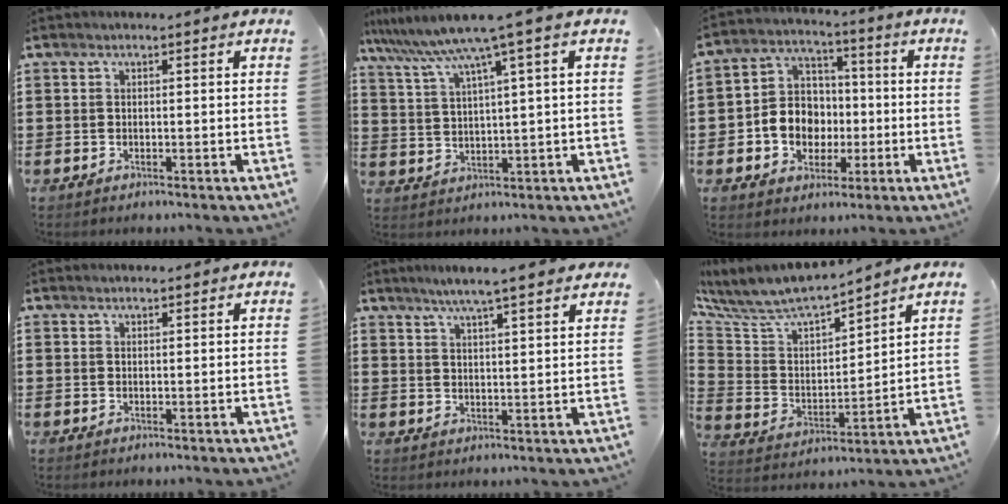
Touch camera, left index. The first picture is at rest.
{"total": 6.7, "force": [4.2, -0.5, 5.3], "torque": [-0.126, -0.031, 0.063]}
{"total": 7.9, "force": [-2.0, 6.9, 3.2], "torque": [-0.081, 0.017, -0.039]}
{"total": 0.7, "force": [0.7, 0.1, 0.1], "torque": [-0.004, -0.002, 0.014]}
{"total": 4.9, "force": [4.1, -0.3, 2.6], "torque": [-0.063, -0.012, 0.070]}
{"total": 7.0, "force": [6.4, 1.5, 2.2], "torque": [-0.080, -0.053, 0.106]}